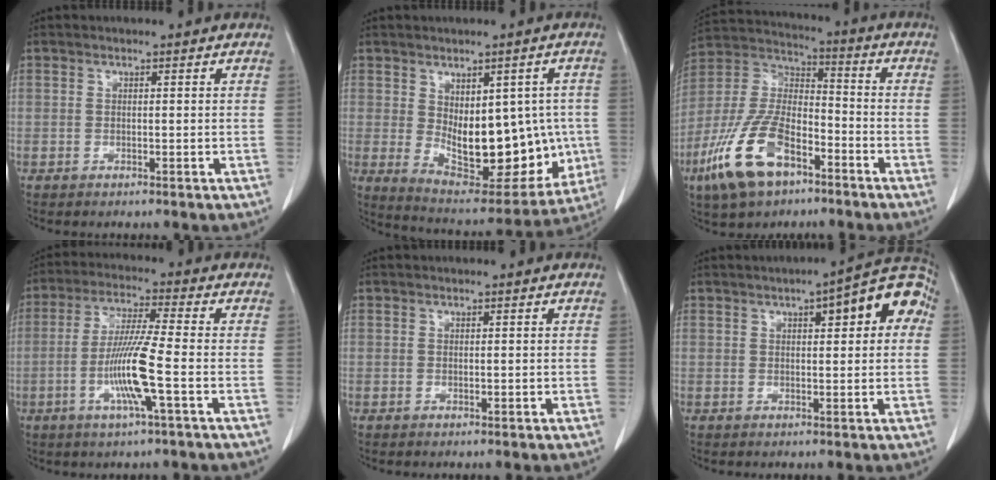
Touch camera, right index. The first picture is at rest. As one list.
[{"total": 17.6, "force": [-1.3, 9.0, 15.0], "torque": [-0.221, -0.003, 0.013]}, {"total": 15.8, "force": [-8.5, 7.3, 11.1], "torque": [-0.240, 0.002, -0.156]}, {"total": 9.8, "force": [-2.7, -0.5, 9.4], "torque": [-0.189, -0.009, -0.054]}, {"total": 0.0}, {"total": 9.8, "force": [3.1, 2.4, 9.0], "torque": [-0.110, 0.032, 0.032]}]